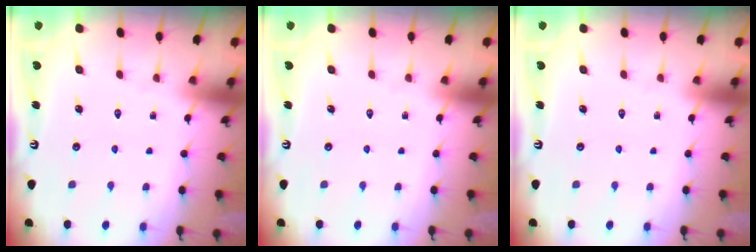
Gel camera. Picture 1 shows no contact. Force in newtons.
{"total": 0.0}
{"total": 0.0}